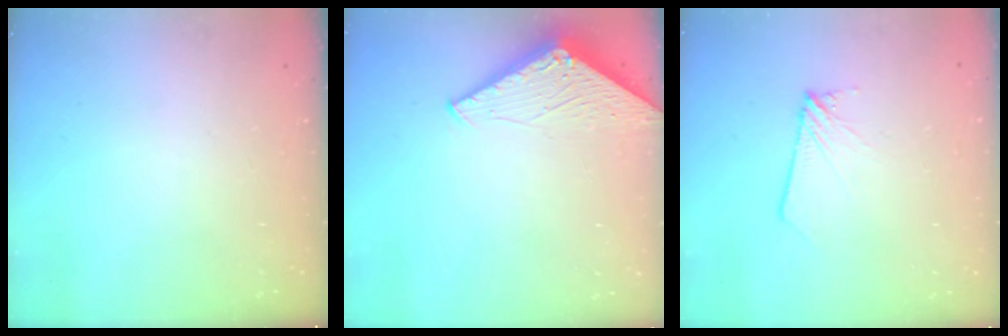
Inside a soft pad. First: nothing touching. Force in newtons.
{"total": 2.9, "press": 2.9, "slide": 0.2}
{"total": 2.4, "press": 2.3, "slide": 0.3}